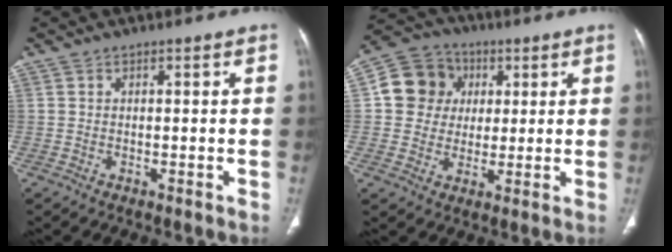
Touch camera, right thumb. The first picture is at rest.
{"total": 11.2, "force": [2.2, 10.3, 3.8], "torque": [-0.045, 0.007, 0.030]}